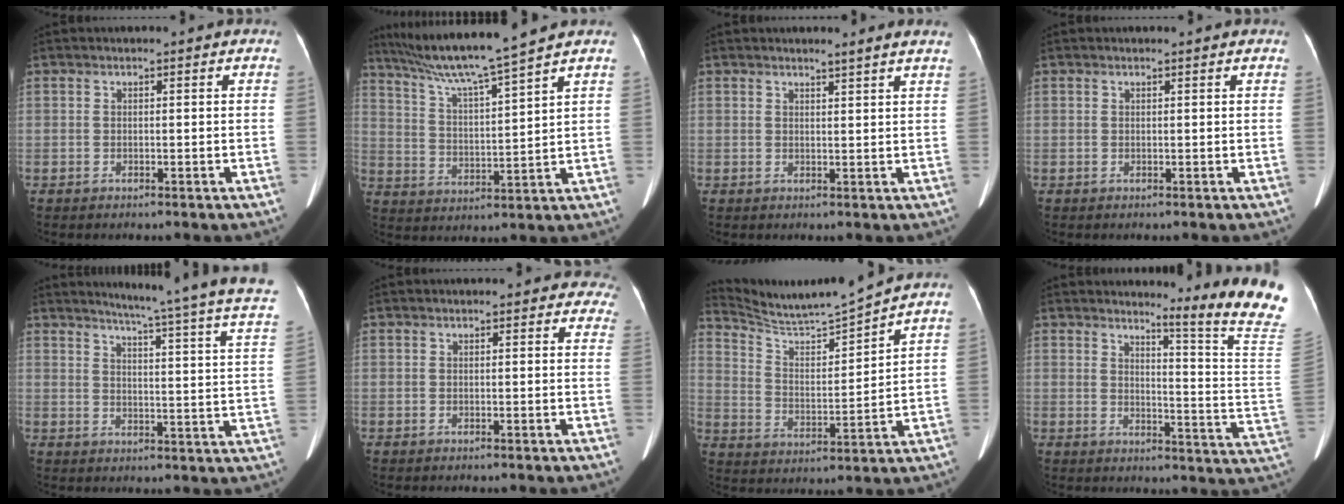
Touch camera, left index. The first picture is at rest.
{"total": 11.8, "force": [10.1, -2.1, 5.8], "torque": [-0.105, 0.007, 0.180]}
{"total": 2.1, "force": [1.8, -0.8, 0.8], "torque": [-0.021, -0.007, 0.026]}
{"total": 0.0}
{"total": 21.5, "force": [18.5, -1.1, 10.9], "torque": [-0.150, -0.072, 0.212]}
{"total": 4.1, "force": [3.5, 1.9, 0.9], "torque": [0.020, -0.002, 0.015]}
{"total": 10.6, "force": [10.2, -2.0, 2.1], "torque": [-0.052, -0.018, 0.190]}
{"total": 14.1, "force": [12.0, -3.1, 6.6], "torque": [-0.091, -0.113, 0.135]}